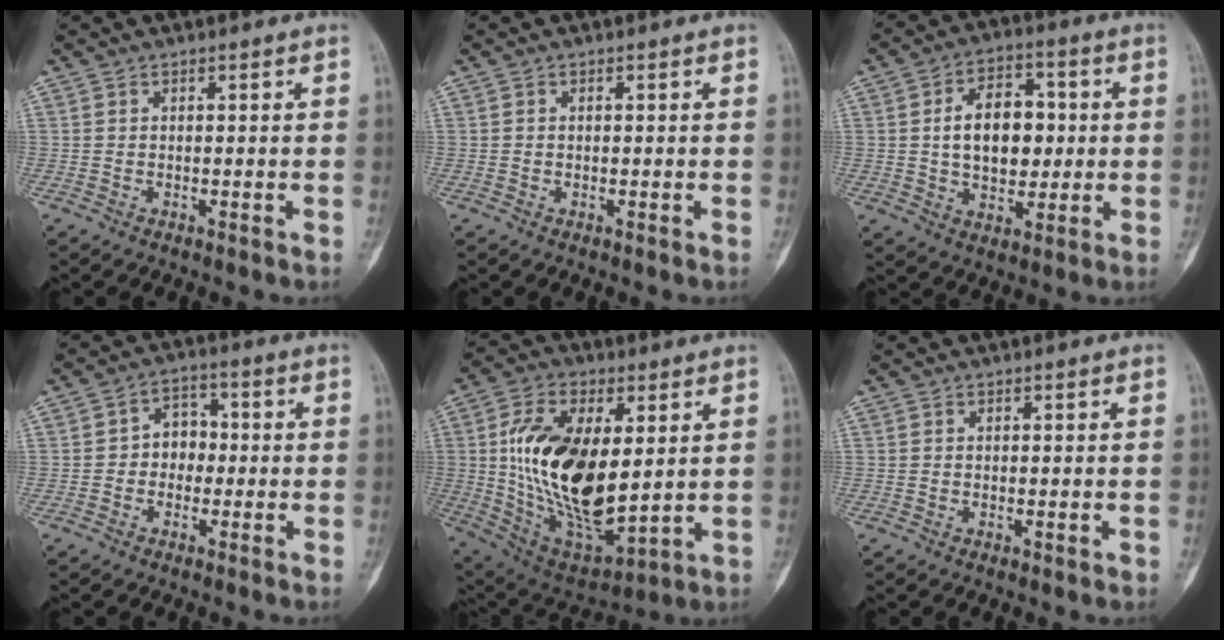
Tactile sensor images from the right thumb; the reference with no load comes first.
{"total": 0.0}
{"total": 12.5, "force": [1.1, 8.2, 9.4], "torque": [-0.118, 0.012, 0.021]}
{"total": 5.6, "force": [-0.5, 4.6, 3.2], "torque": [-0.015, 0.022, -0.019]}
{"total": 23.6, "force": [3.0, 12.0, 20.0], "torque": [-0.355, -0.024, 0.065]}
{"total": 0.9, "force": [-0.1, 0.3, 0.9], "torque": [-0.008, -0.004, -0.002]}